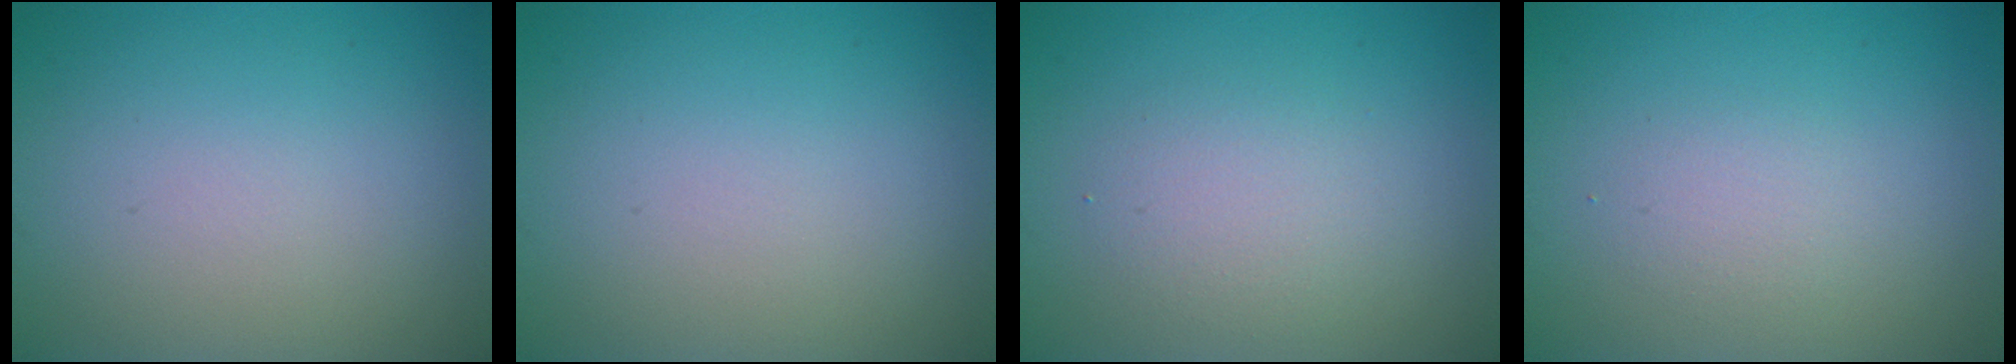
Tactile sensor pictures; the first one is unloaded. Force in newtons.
{"total": 0.0}
{"total": 2.4, "press": 2.4, "slide": 0.1}
{"total": 1.4, "press": 1.4, "slide": 0.1}